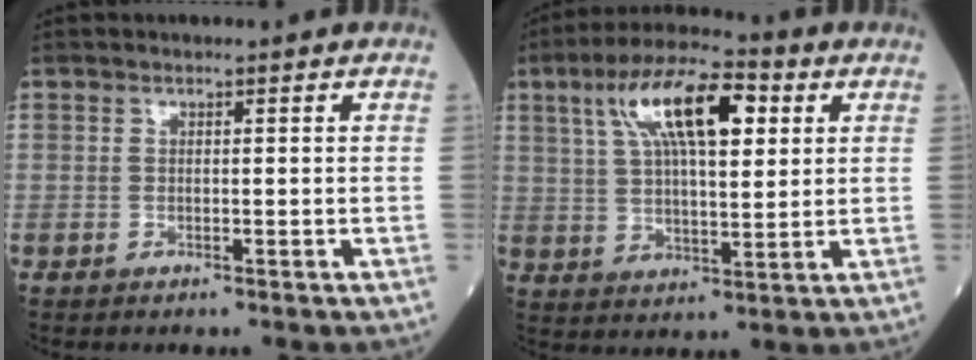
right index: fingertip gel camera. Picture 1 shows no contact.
{"total": 14.1, "force": [5.3, 4.3, 12.3], "torque": [-0.225, 0.027, 0.091]}